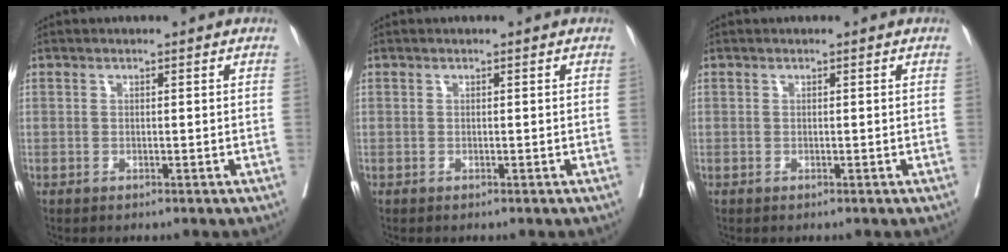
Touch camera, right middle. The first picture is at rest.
{"total": 0.0}
{"total": 0.0}